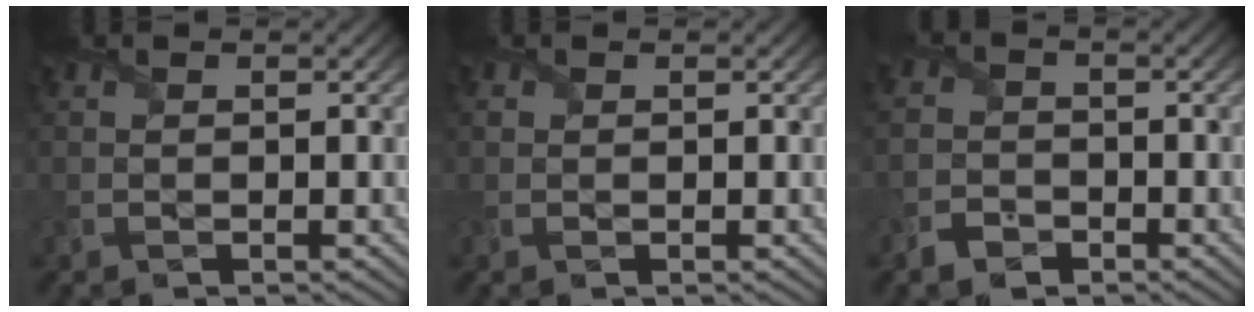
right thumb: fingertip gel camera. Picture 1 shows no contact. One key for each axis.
{"total": 0.8, "fx": 0.3, "fy": 0.7, "fz": 0.2, "tx": -0.012, "ty": 0.000, "tz": 0.004}
{"total": 2.7, "fx": -2.0, "fy": 1.7, "fz": 0.7, "tx": -0.021, "ty": 0.000, "tz": -0.049}